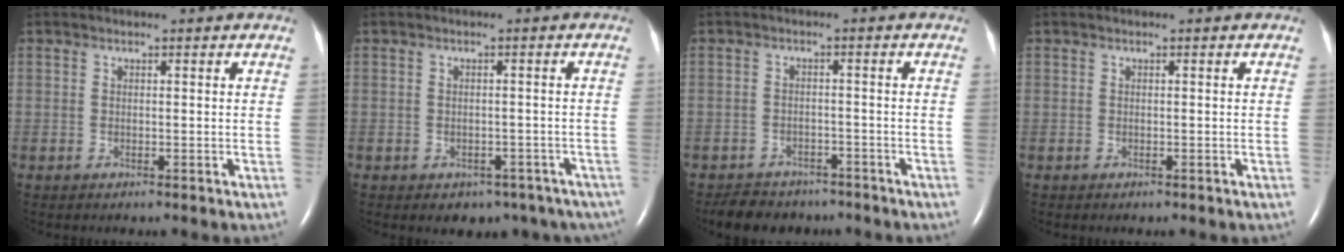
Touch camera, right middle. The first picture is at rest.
{"total": 9.5, "force": [-6.8, 6.0, 3.0], "torque": [-0.025, 0.005, -0.070]}
{"total": 6.8, "force": [-5.8, 3.2, 1.4], "torque": [-0.023, -0.001, -0.082]}
{"total": 0.0}